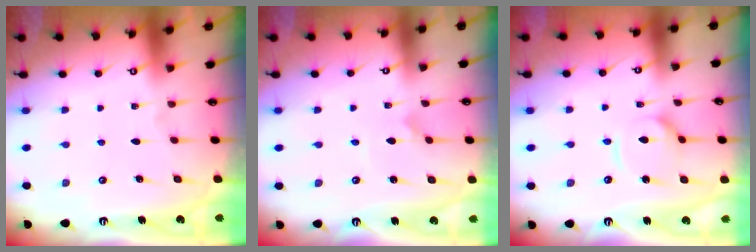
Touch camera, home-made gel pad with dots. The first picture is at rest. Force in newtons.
{"total": 1.9, "press": 1.9, "slide": 0.2}
{"total": 8.4, "press": 8.4, "slide": 0.7}